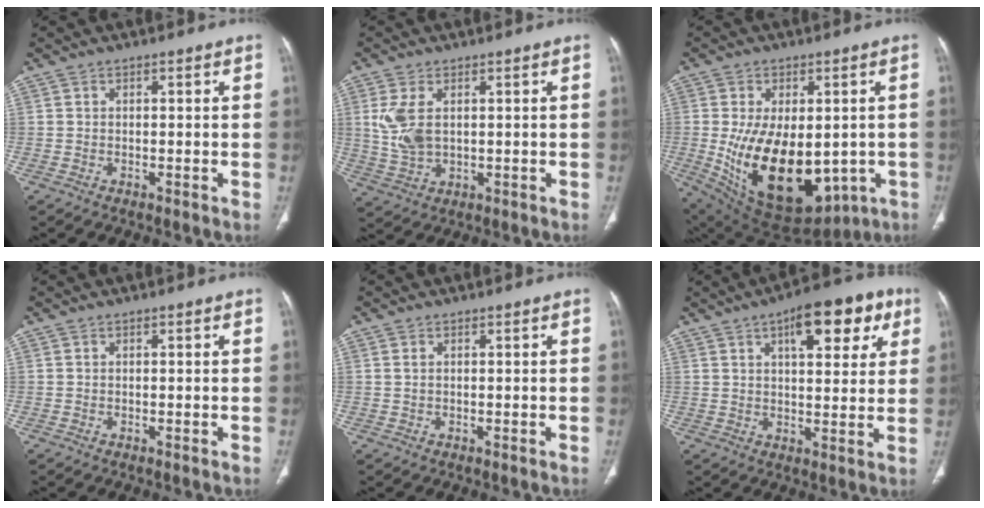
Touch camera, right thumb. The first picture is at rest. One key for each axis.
{"total": 7.0, "fx": 1.6, "fy": 4.1, "fz": 5.5, "tx": -0.126, "ty": -0.004, "tz": 0.041}
{"total": 23.0, "fx": -3.7, "fy": 13.4, "fz": 18.3, "tx": -0.310, "ty": -0.022, "tz": -0.016}
{"total": 0.0}
{"total": 0.6, "fx": 0.3, "fy": 0.3, "fz": 0.5, "tx": -0.013, "ty": 0.005, "tz": 0.007}
{"total": 15.1, "fx": 6.9, "fy": 6.3, "fz": 11.8, "tx": -0.119, "ty": -0.007, "tz": 0.089}